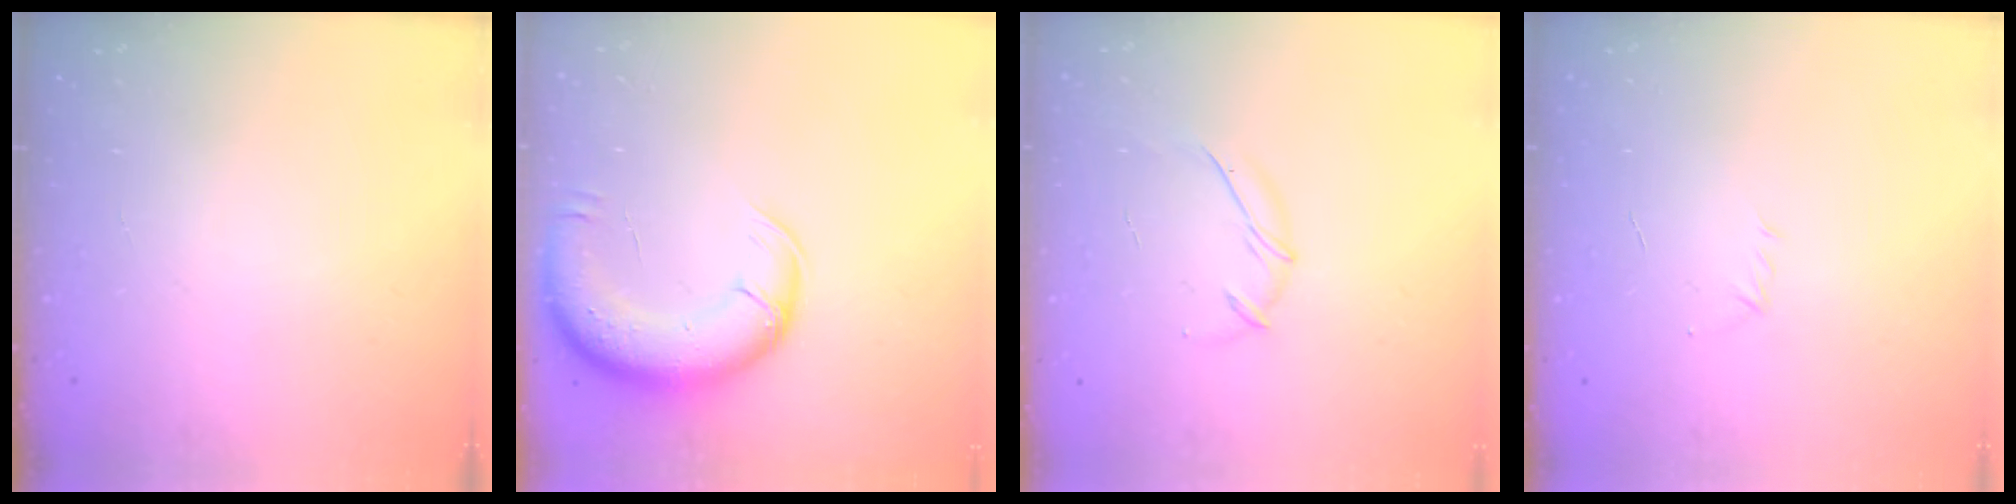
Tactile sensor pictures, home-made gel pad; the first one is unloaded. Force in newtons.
{"total": 13.2, "press": 12.8, "slide": 3.3}
{"total": 6.1, "press": 6.0, "slide": 1.1}
{"total": 2.9, "press": 2.8, "slide": 0.7}